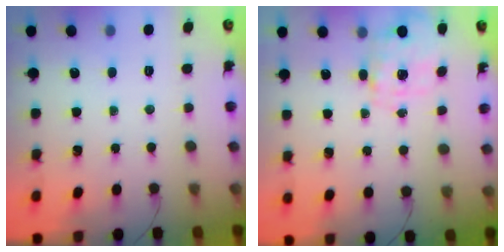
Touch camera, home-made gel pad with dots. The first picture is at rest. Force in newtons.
{"total": 3.8, "press": 3.7, "slide": 0.9}